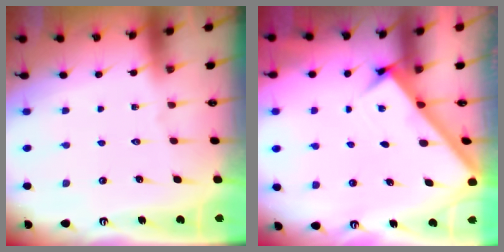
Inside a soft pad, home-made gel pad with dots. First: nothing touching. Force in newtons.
{"total": 2.5, "press": 2.5, "slide": 0.3}